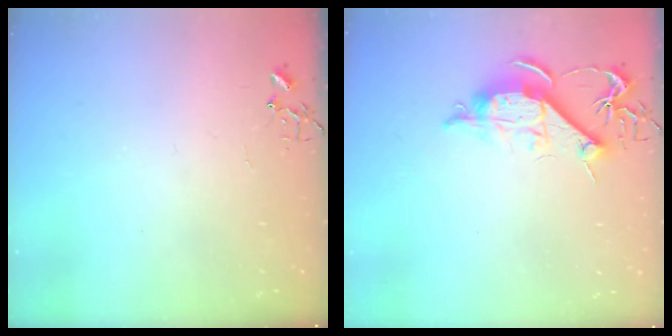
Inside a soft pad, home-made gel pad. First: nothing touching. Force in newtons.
{"total": 11.1, "press": 11.1, "slide": 0.9}